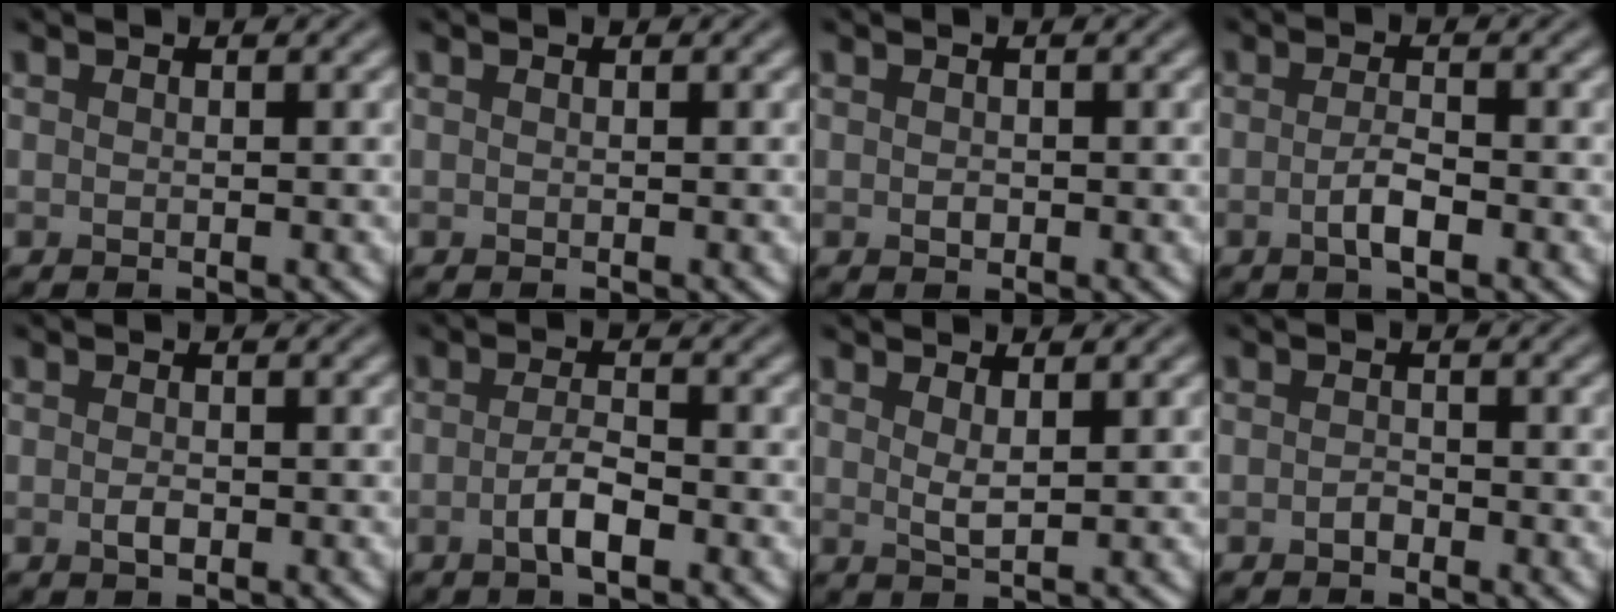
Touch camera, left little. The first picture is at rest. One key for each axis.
{"total": 0.0}
{"total": 0.7, "fx": -0.1, "fy": 0.5, "fz": 0.4, "tx": -0.006, "ty": -0.003, "tz": -0.001}
{"total": 2.1, "fx": -0.7, "fy": 0.6, "fz": 1.9, "tx": -0.037, "ty": 0.001, "tz": -0.016}
{"total": 1.1, "fx": -0.3, "fy": 0.6, "fz": 0.9, "tx": -0.019, "ty": -0.001, "tz": -0.006}
{"total": 2.6, "fx": -0.9, "fy": 0.8, "fz": 2.3, "tx": -0.045, "ty": 0.002, "tz": -0.021}
{"total": 1.5, "fx": 1.0, "fy": 0.3, "fz": 1.1, "tx": -0.022, "ty": -0.006, "tz": 0.019}
{"total": 0.8, "fx": -0.5, "fy": 0.5, "fz": 0.5, "tx": -0.009, "ty": -0.001, "tz": -0.009}